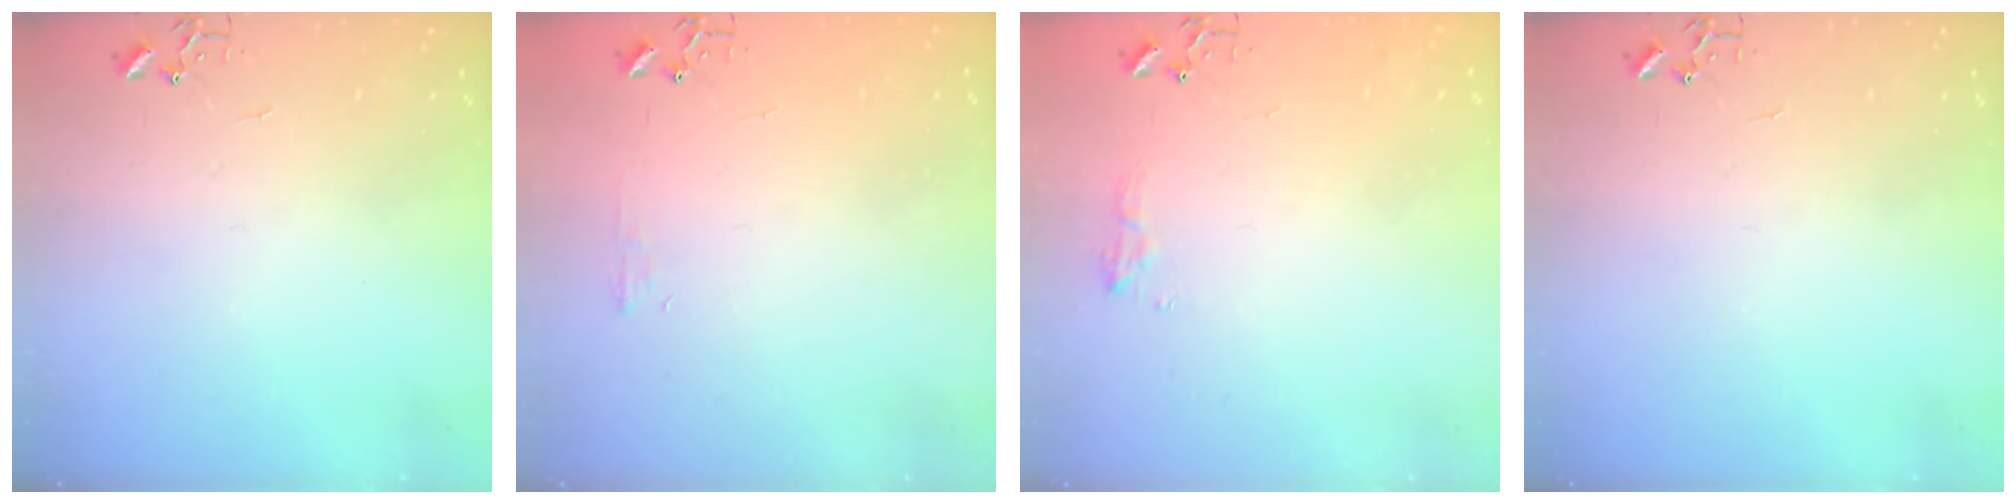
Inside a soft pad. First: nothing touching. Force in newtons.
{"total": 4.8, "press": 4.7, "slide": 0.7}
{"total": 7.6, "press": 7.6, "slide": 0.8}
{"total": 0.0}